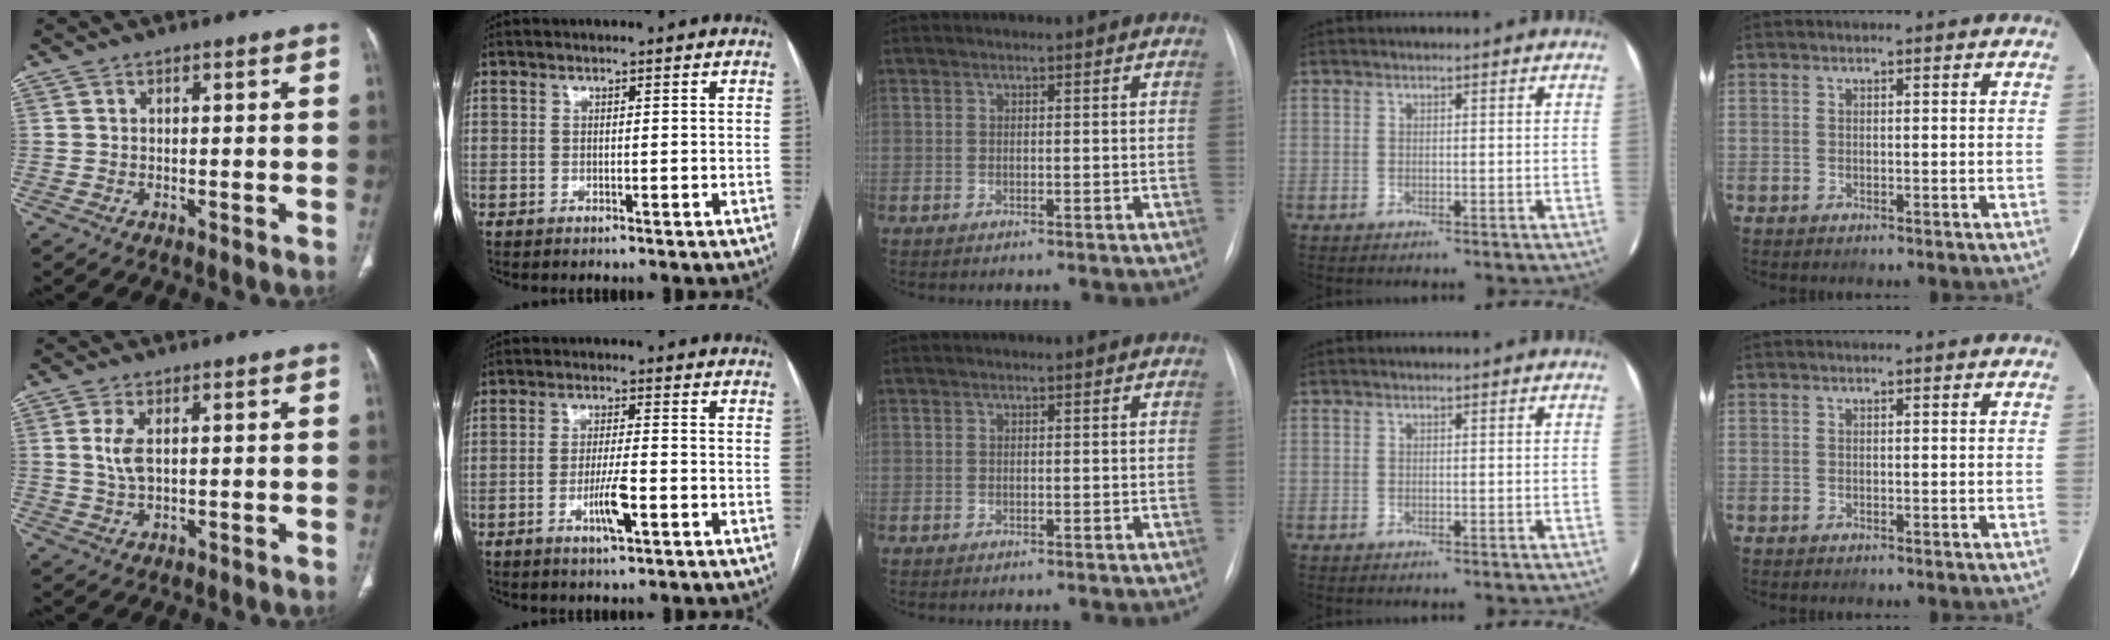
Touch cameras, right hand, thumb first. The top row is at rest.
{"thumb": {"total": 4.3, "force": [0.9, 2.0, 3.7], "torque": [-0.087, -0.004, 0.025]}, "index": {"total": 5.3, "force": [-2.2, 0.6, 4.8], "torque": [-0.092, -0.005, -0.038]}}